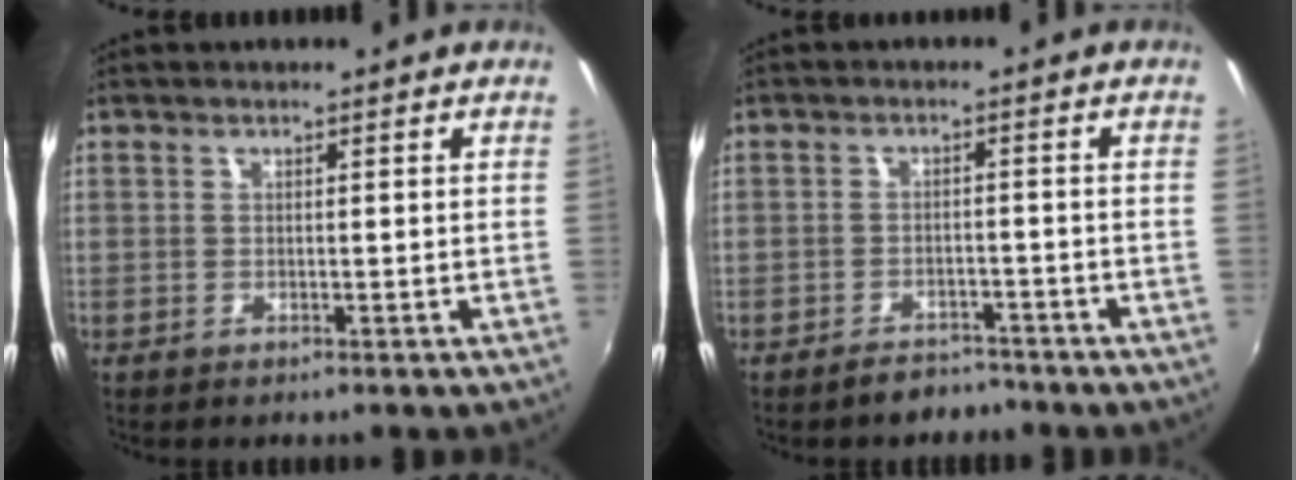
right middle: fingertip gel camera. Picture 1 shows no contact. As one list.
[{"total": 4.0, "force": [-3.5, 1.7, 0.7], "torque": [-0.021, 0.008, -0.050]}]